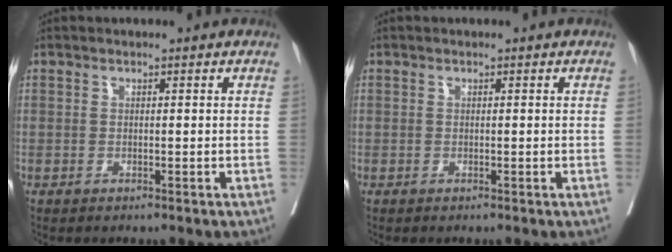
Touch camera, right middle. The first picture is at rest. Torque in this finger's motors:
{"motor_torque": [0.34, 0.24, -0.01, -0.07]}